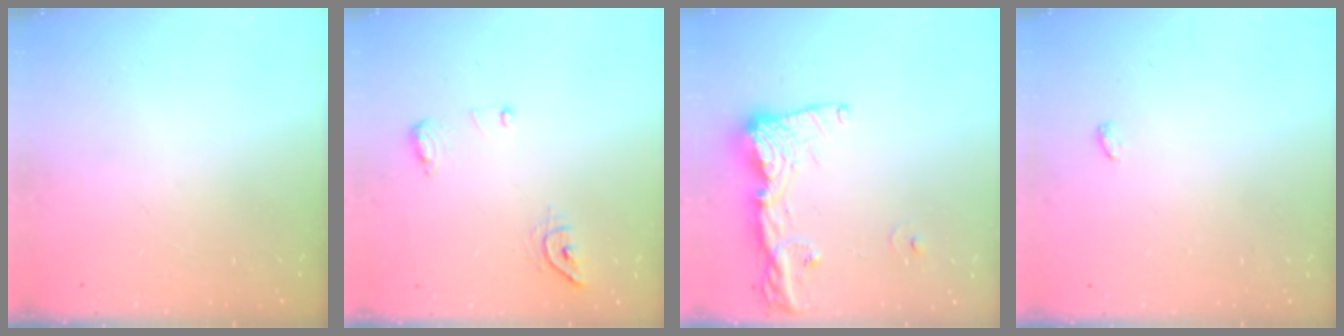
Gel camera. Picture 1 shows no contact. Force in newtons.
{"total": 7.9, "press": 7.8, "slide": 1.3}
{"total": 15.2, "press": 15.1, "slide": 1.5}
{"total": 6.5, "press": 3.1, "slide": 5.7}